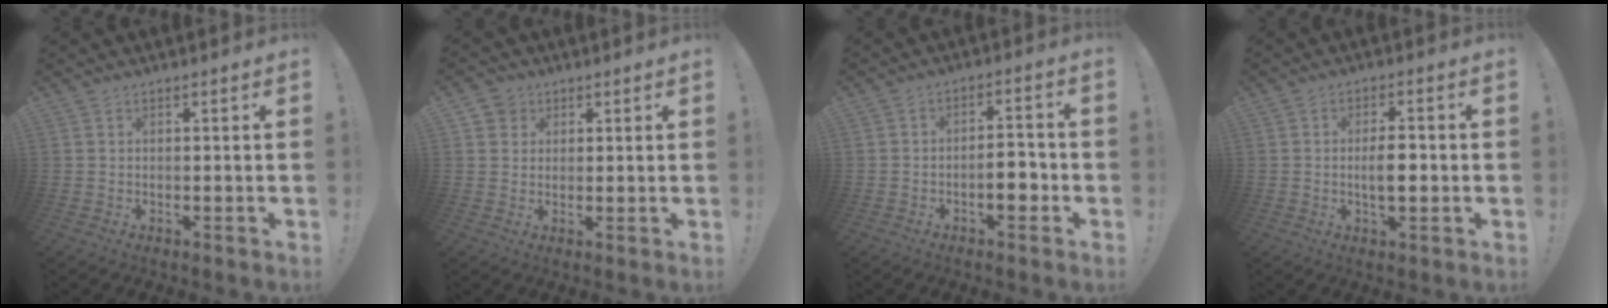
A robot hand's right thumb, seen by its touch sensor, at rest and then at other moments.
{"total": 4.0, "force": [1.9, 3.4, 0.8], "torque": [-0.014, -0.004, 0.036]}
{"total": 6.6, "force": [-2.7, 2.8, 5.4], "torque": [-0.068, 0.012, -0.048]}
{"total": 6.4, "force": [-0.7, 2.4, 5.9], "torque": [-0.095, -0.006, -0.020]}